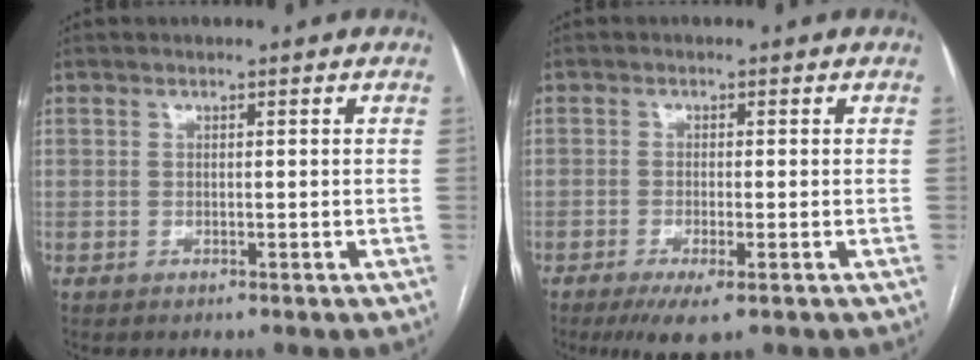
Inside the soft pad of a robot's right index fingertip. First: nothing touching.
{"total": 4.8, "force": [-2.8, 0.7, 3.9], "torque": [-0.067, -0.013, -0.043]}